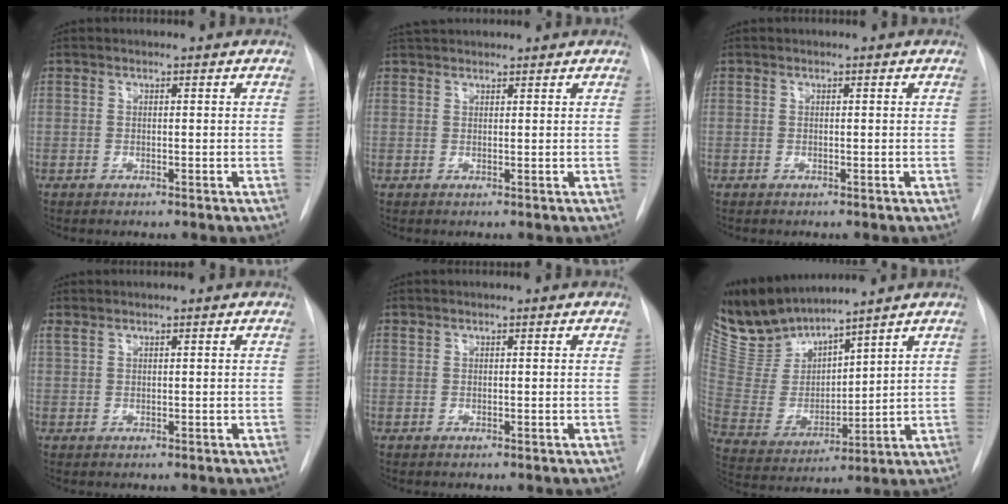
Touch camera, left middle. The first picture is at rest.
{"total": 4.7, "force": [4.4, 1.0, 1.5], "torque": [-0.016, 0.039, 0.069]}
{"total": 0.0}
{"total": 0.9, "force": [0.9, 0.2, 0.3], "torque": [-0.017, 0.014, 0.025]}
{"total": 0.0}
{"total": 10.7, "force": [10.4, 1.2, 2.4], "torque": [-0.071, -0.003, 0.228]}